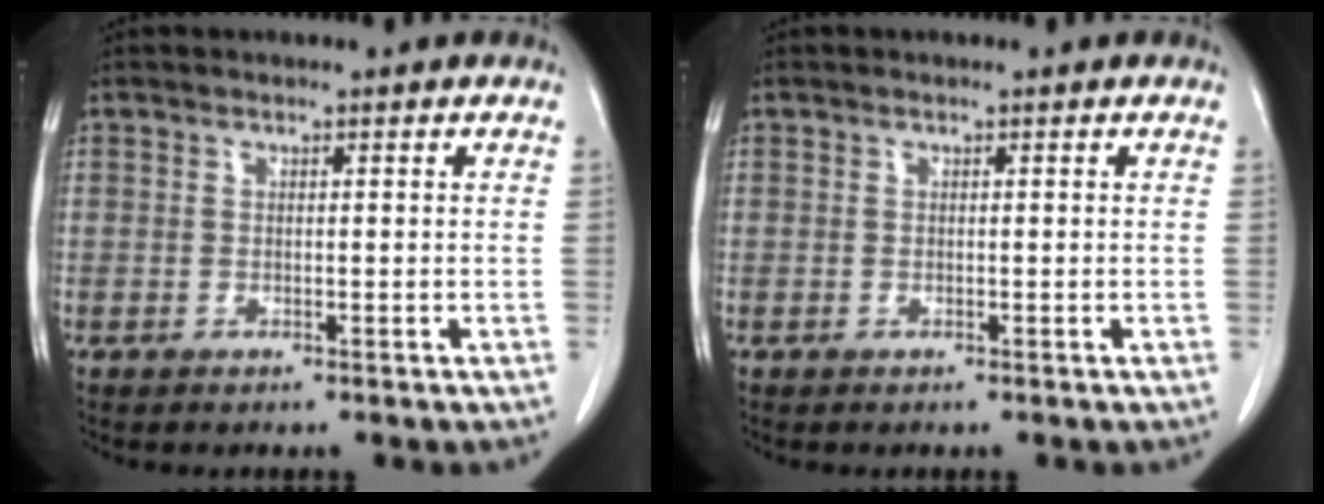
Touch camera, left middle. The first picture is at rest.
{"total": 0.0}